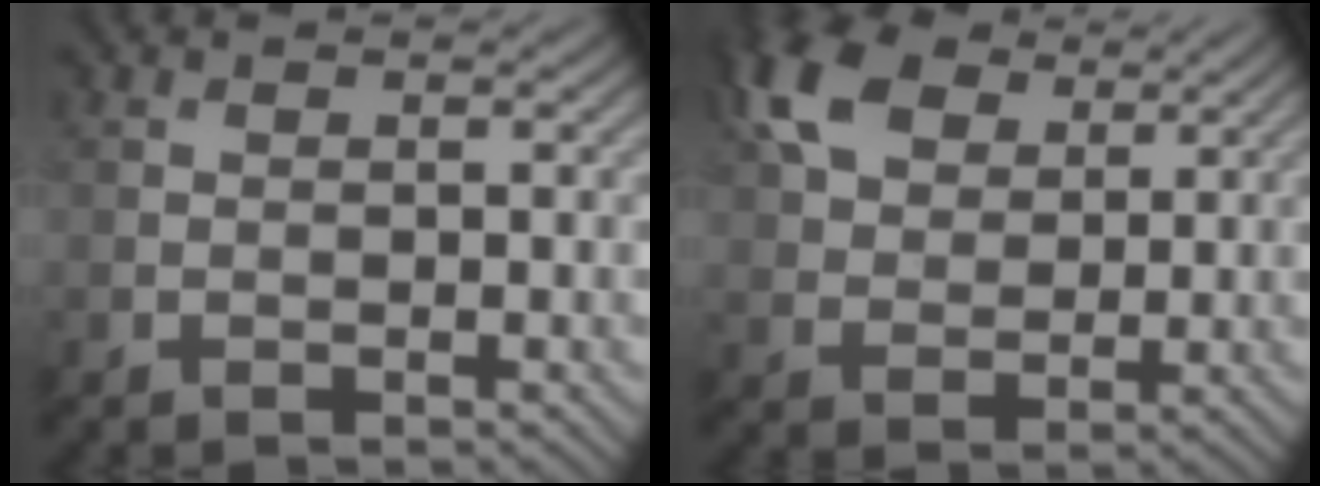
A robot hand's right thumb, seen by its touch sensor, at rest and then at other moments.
{"total": 9.4, "force": [5.2, 6.1, 4.9], "torque": [-0.123, 0.017, 0.102]}